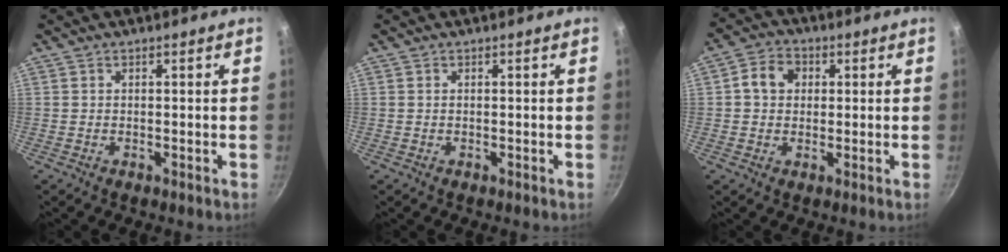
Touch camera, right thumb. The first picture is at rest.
{"total": 0.0}
{"total": 6.1, "force": [1.0, 4.9, 3.4], "torque": [-0.050, 0.011, 0.012]}